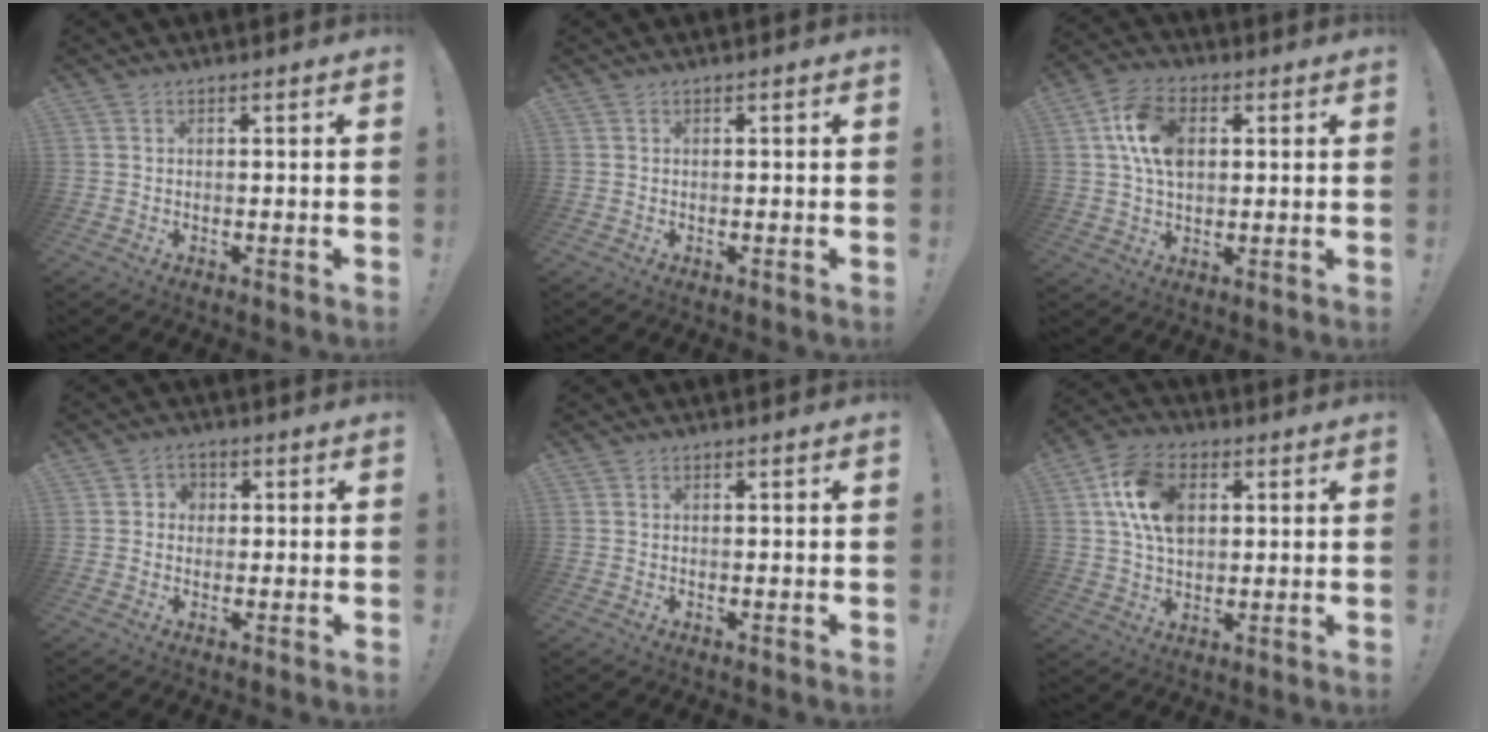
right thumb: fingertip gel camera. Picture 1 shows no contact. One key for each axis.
{"total": 0.0}
{"total": 12.4, "fx": 2.7, "fy": 8.4, "fz": 8.7, "tx": -0.173, "ty": 0.014, "tz": 0.054}
{"total": 3.2, "fx": 0.0, "fy": 3.0, "fz": 1.0, "tx": -0.015, "ty": 0.004, "tz": -0.001}
{"total": 0.0}
{"total": 14.2, "fx": 3.7, "fy": 9.8, "fz": 9.7, "tx": -0.170, "ty": 0.010, "tz": 0.072}